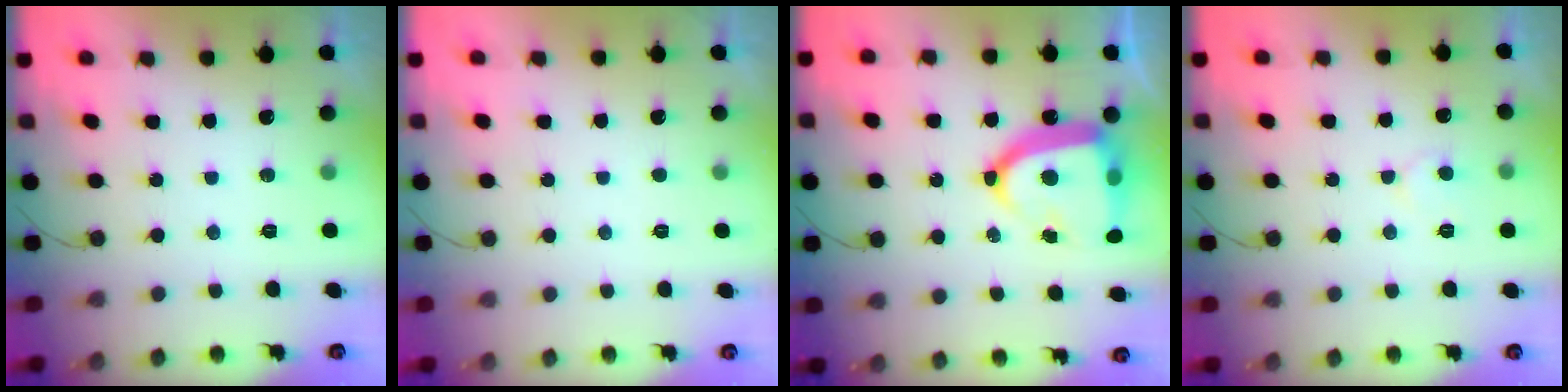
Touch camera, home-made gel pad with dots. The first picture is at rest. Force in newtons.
{"total": 1.6, "press": 1.6, "slide": 0.2}
{"total": 18.2, "press": 18.2, "slide": 0.7}
{"total": 4.1, "press": 4.1, "slide": 0.3}